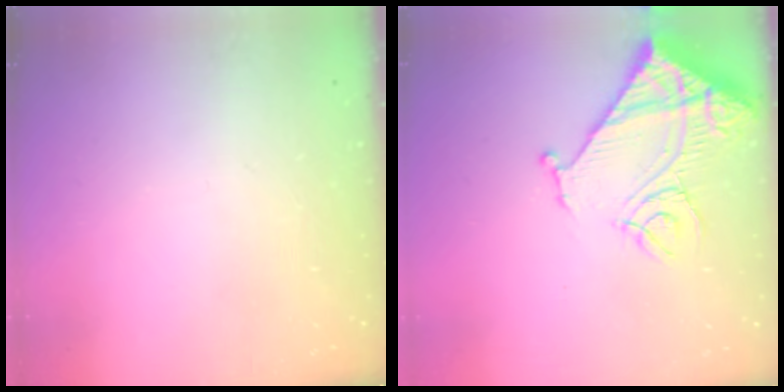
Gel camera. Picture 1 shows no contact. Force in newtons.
{"total": 16.9, "press": 16.9, "slide": 1.6}